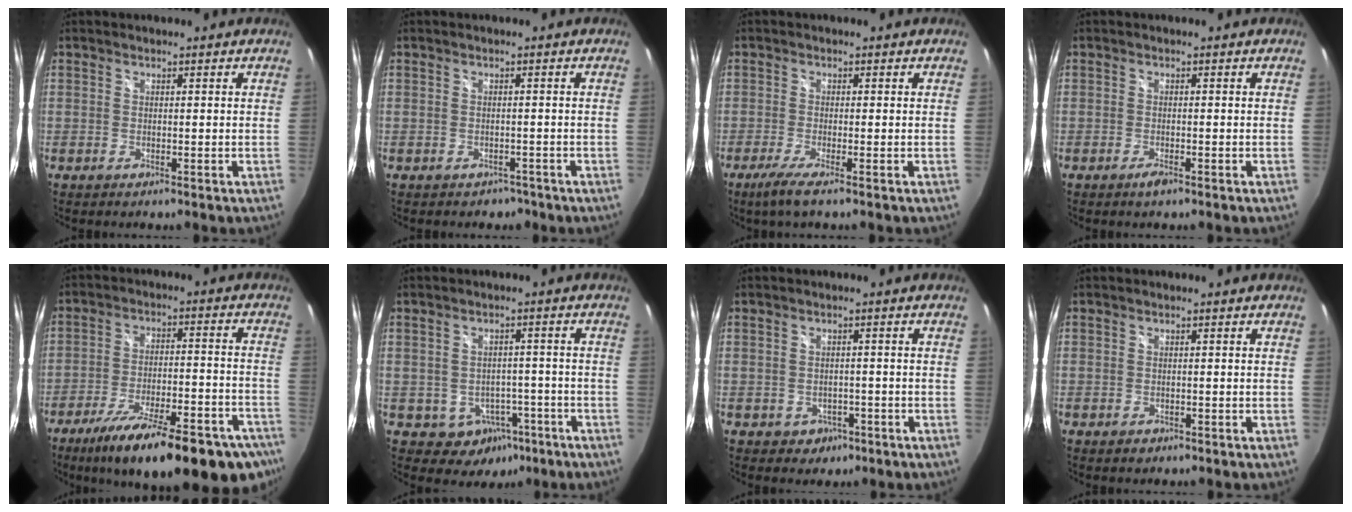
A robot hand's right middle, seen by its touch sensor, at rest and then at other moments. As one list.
[{"total": 2.7, "force": [-1.9, 1.9, 0.4], "torque": [-0.008, -0.001, -0.022]}, {"total": 3.5, "force": [-2.2, -0.5, 2.7], "torque": [-0.070, -0.012, -0.045]}, {"total": 1.6, "force": [-1.1, 0.4, 1.1], "torque": [-0.023, -0.005, -0.022]}, {"total": 26.7, "force": [-20.0, 6.8, 16.3], "torque": [-0.255, -0.044, -0.274]}, {"total": 7.4, "force": [-3.6, 6.2, 2.0], "torque": [-0.045, 0.020, -0.023]}, {"total": 3.7, "force": [-1.6, 3.2, 1.0], "torque": [-0.031, 0.003, -0.011]}, {"total": 1.1, "force": [-0.6, 0.9, 0.3], "torque": [-0.006, -0.003, -0.007]}]